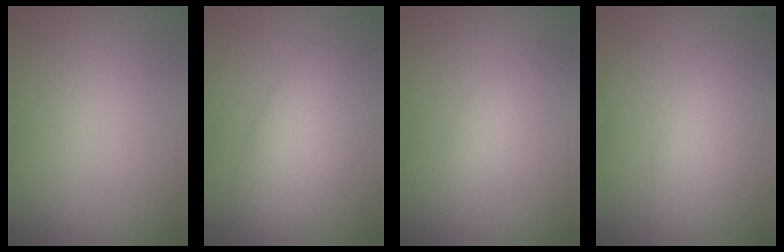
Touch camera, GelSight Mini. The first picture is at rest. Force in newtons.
{"total": 7.4, "press": 7.4, "slide": 0.3}
{"total": 1.9, "press": 1.9, "slide": 0.2}
{"total": 5.1, "press": 5.0, "slide": 0.4}